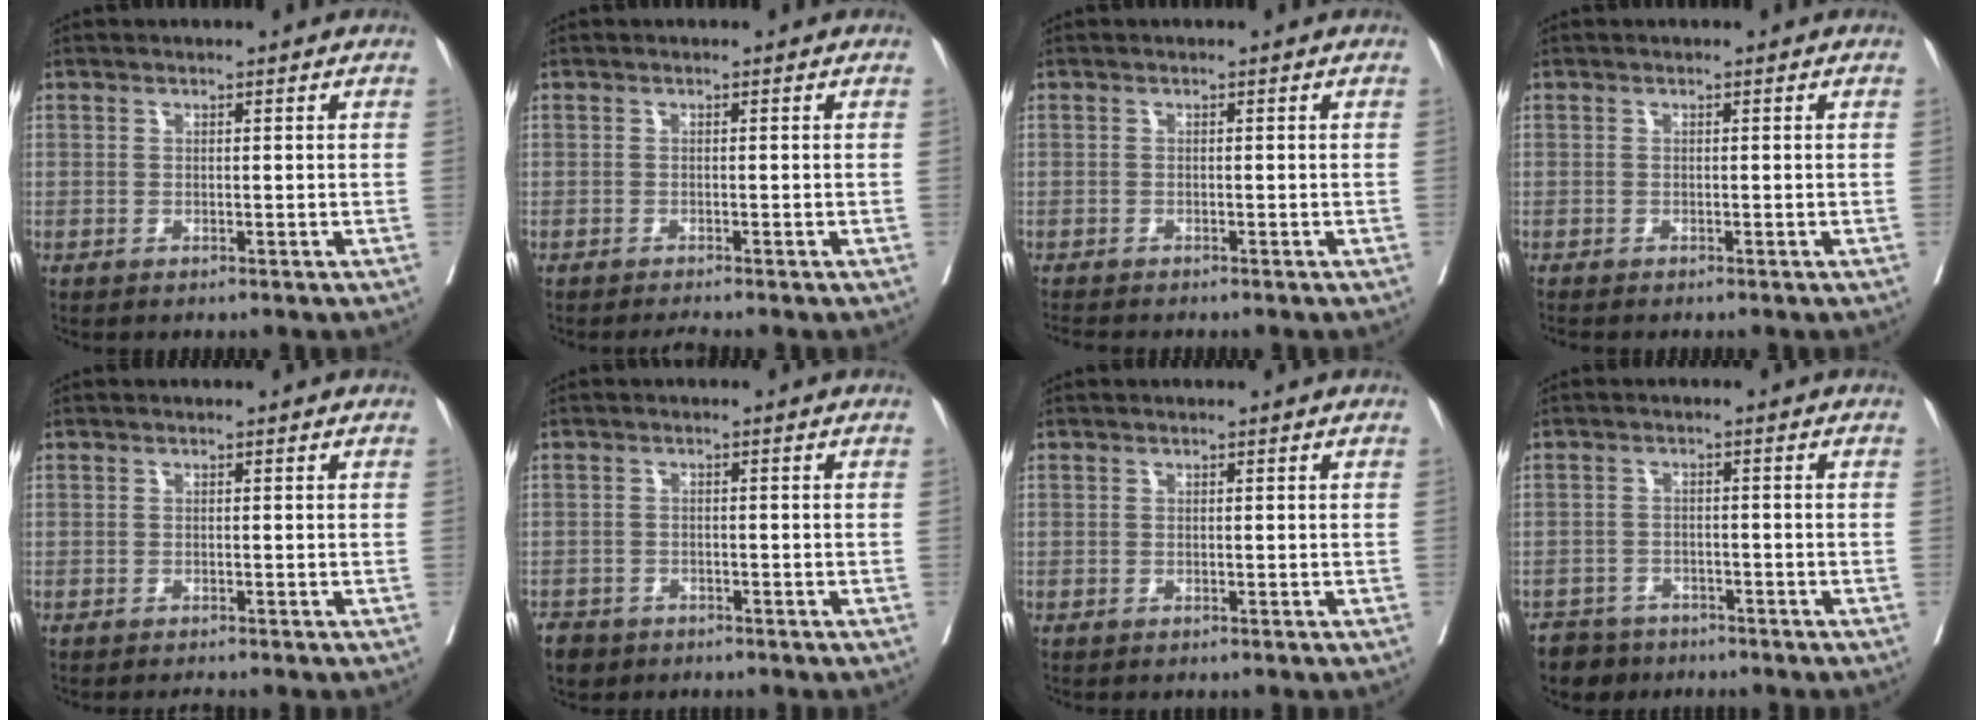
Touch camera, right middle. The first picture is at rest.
{"total": 1.2, "force": [-1.0, -0.5, 0.2], "torque": [-0.006, -0.004, -0.017]}
{"total": 2.5, "force": [-2.4, 0.2, 0.8], "torque": [-0.017, -0.009, -0.039]}
{"total": 1.0, "force": [-0.9, 0.1, 0.3], "torque": [-0.012, -0.004, -0.017]}
{"total": 0.8, "force": [-0.7, -0.2, 0.1], "torque": [-0.004, -0.004, -0.010]}
{"total": 3.9, "force": [-3.0, 2.3, 0.6], "torque": [-0.015, 0.001, -0.051]}
{"total": 0.0}
{"total": 5.1, "force": [-4.3, 2.8, -0.1], "torque": [0.004, 0.000, -0.075]}